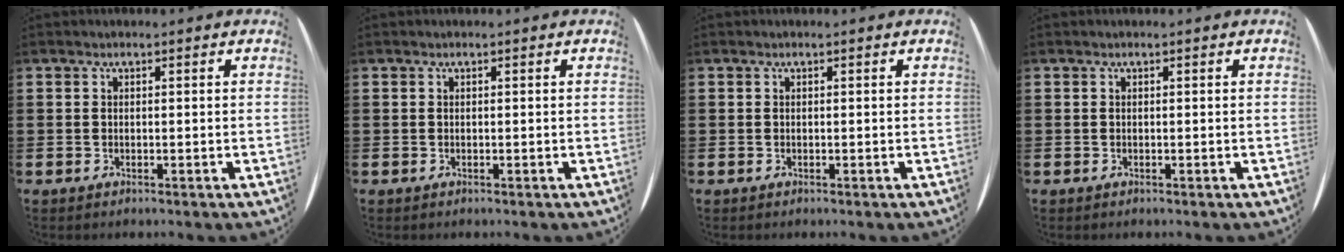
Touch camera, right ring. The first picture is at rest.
{"total": 0.0}
{"total": 0.0}
{"total": 0.0}